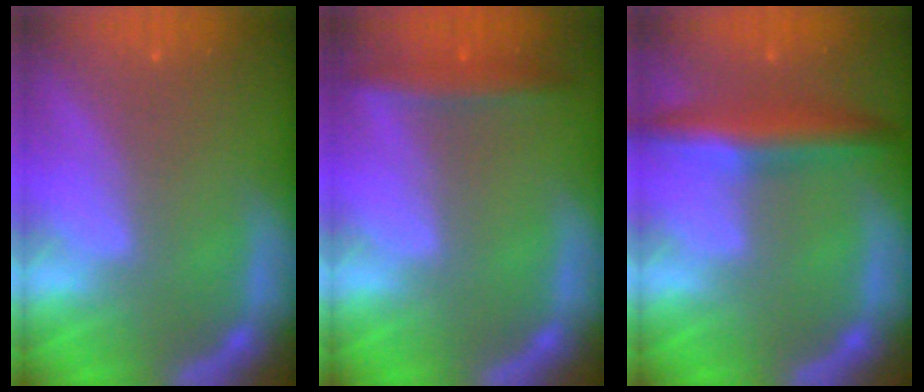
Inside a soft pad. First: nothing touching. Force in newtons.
{"total": 2.9}
{"total": 5.0}